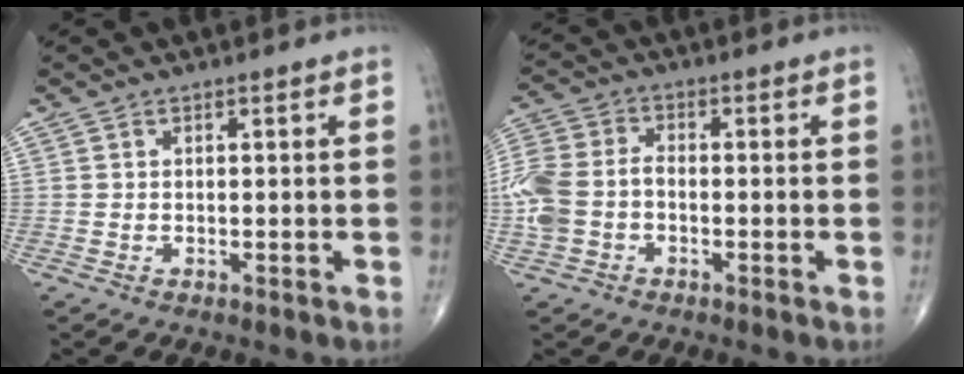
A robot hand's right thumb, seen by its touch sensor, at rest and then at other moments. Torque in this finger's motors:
{"motor_torque": [0.29, -0.03, 0.65, -0.03, 0.13]}